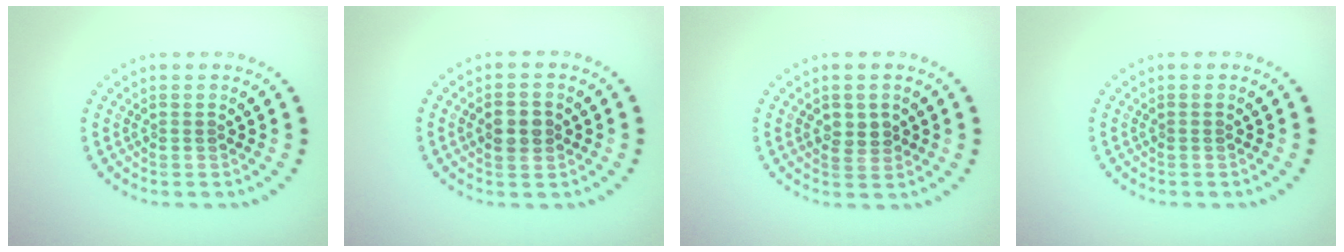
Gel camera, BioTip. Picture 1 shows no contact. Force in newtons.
{"total": 2.8, "press": 2.8, "slide": 0.3}
{"total": 1.9, "press": 1.8, "slide": 0.6}
{"total": 0.0}